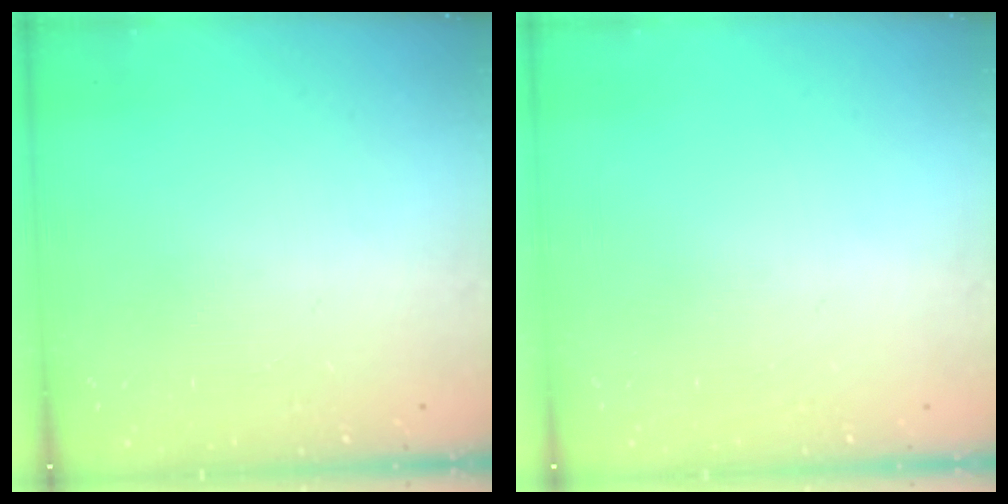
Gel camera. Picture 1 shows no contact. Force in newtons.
{"total": 0.0}